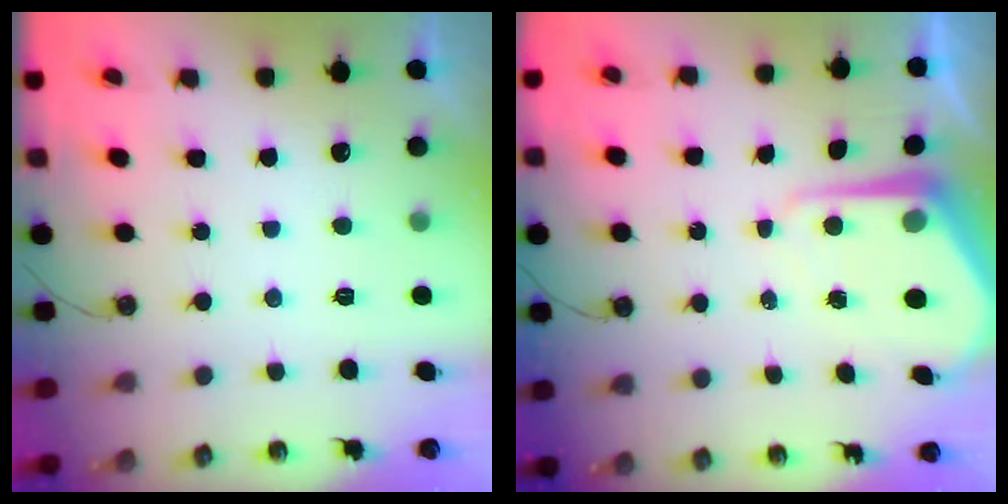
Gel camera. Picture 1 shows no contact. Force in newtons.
{"total": 7.3, "press": 7.2, "slide": 0.7}